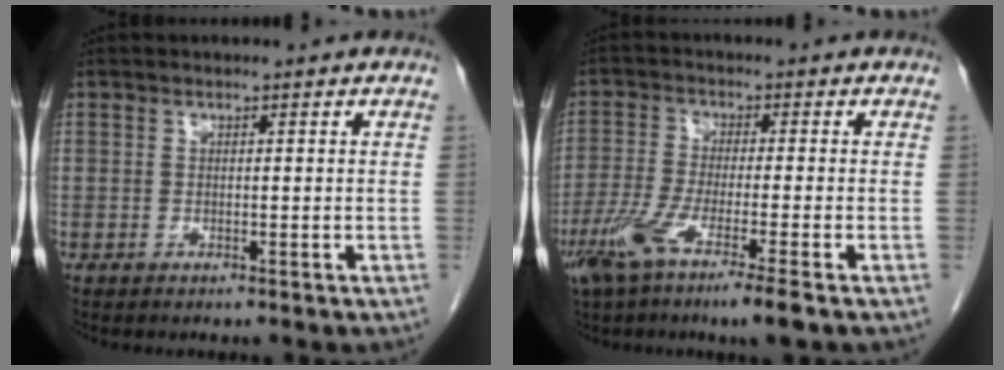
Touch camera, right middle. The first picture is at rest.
{"total": 8.8, "force": [-5.0, -0.1, 7.2], "torque": [-0.142, -0.025, -0.096]}